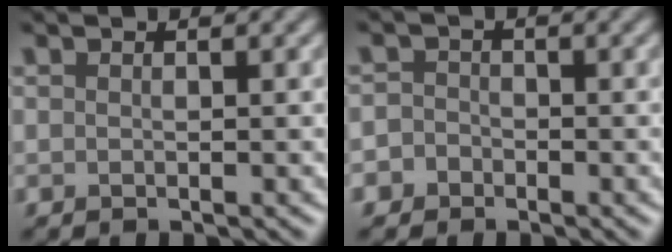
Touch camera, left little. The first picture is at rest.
{"total": 2.5, "force": [-1.2, 2.2, 0.3], "torque": [0.022, 0.009, -0.039]}